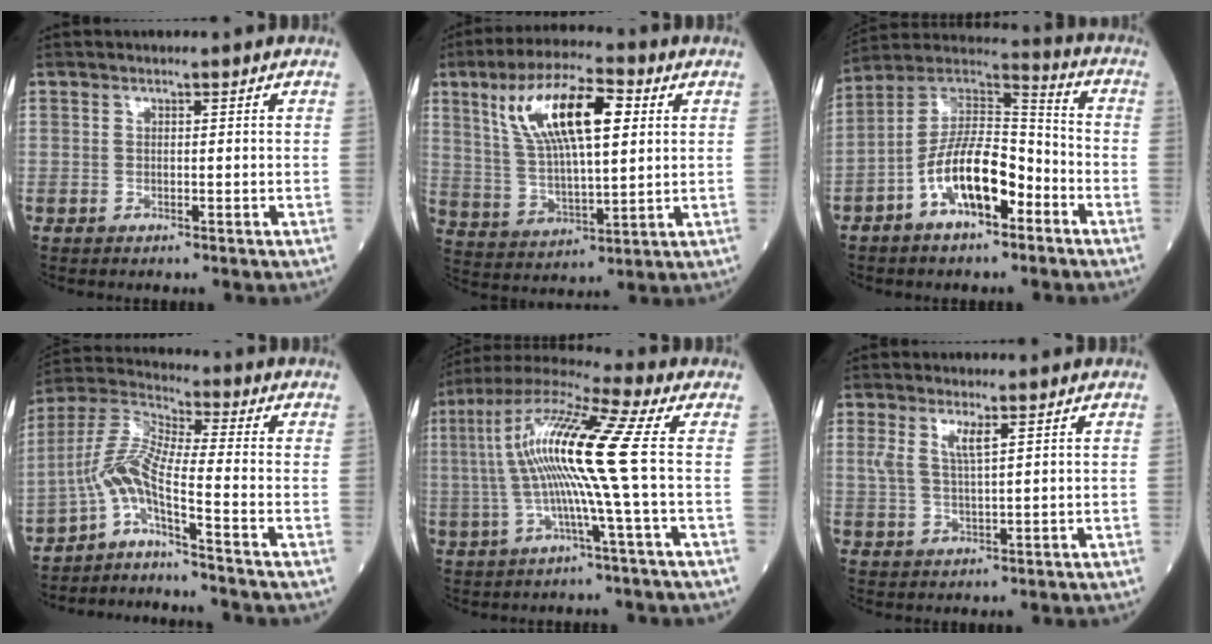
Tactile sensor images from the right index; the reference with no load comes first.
{"total": 15.2, "force": [5.4, 4.4, 13.6], "torque": [-0.262, 0.020, 0.100]}
{"total": 13.2, "force": [-5.7, 4.9, 10.9], "torque": [-0.207, 0.022, -0.105]}
{"total": 7.3, "force": [-4.4, -0.6, 5.9], "torque": [-0.139, 0.012, -0.090]}
{"total": 14.2, "force": [0.4, -1.3, 14.1], "torque": [-0.281, 0.018, -0.003]}
{"total": 3.6, "force": [1.7, 0.6, 3.2], "torque": [-0.071, 0.003, 0.037]}